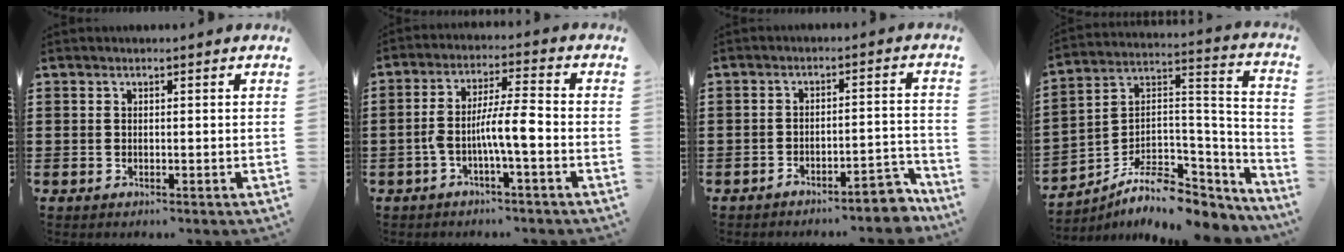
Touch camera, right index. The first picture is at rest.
{"total": 7.0, "force": [-2.3, 1.3, 6.4], "torque": [-0.125, 0.003, -0.049]}
{"total": 4.5, "force": [-4.1, 0.6, 1.9], "torque": [-0.032, 0.002, -0.080]}
{"total": 8.5, "force": [-6.1, 3.9, 4.4], "torque": [-0.088, 0.005, -0.115]}